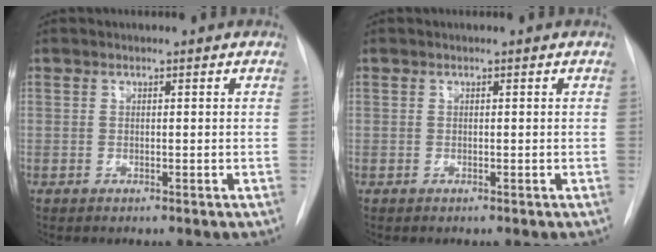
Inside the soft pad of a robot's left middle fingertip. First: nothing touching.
{"total": 0.0}